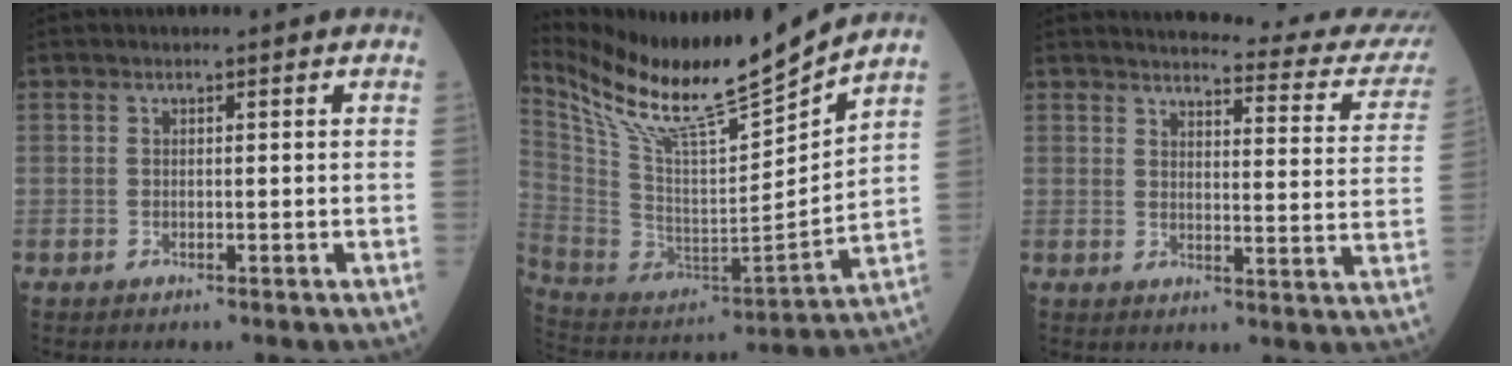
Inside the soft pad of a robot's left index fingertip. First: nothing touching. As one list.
[{"total": 18.3, "force": [16.1, 0.2, 8.8], "torque": [-0.178, -0.030, 0.301]}, {"total": 18.9, "force": [18.1, 1.2, 5.2], "torque": [-0.056, -0.086, 0.188]}]